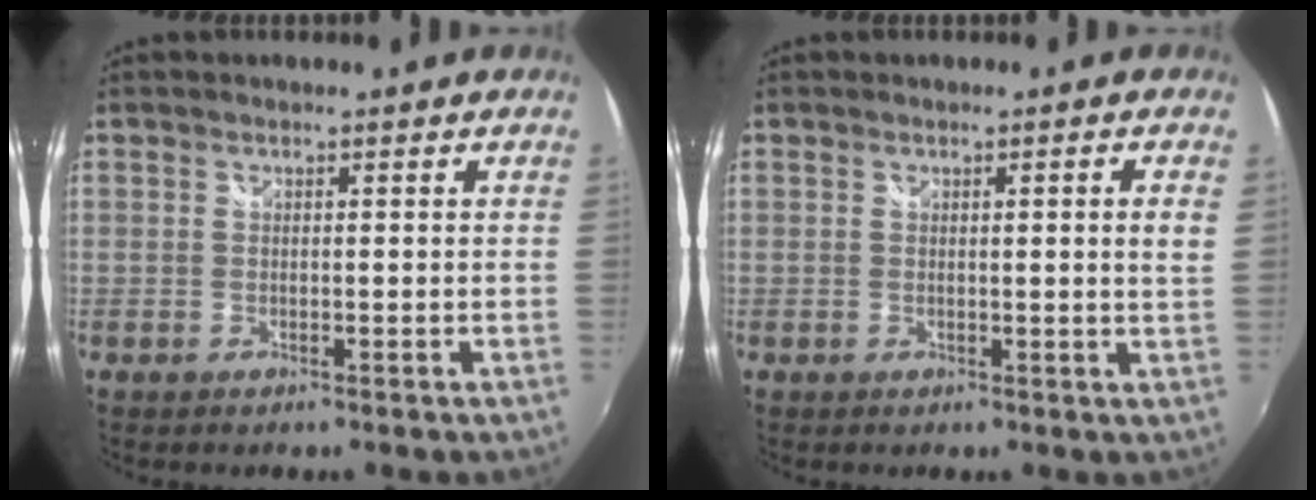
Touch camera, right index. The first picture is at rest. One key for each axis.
{"total": 2.9, "fx": 0.8, "fy": -0.8, "fz": 2.7, "tx": -0.026, "ty": 0.003, "tz": 0.010}